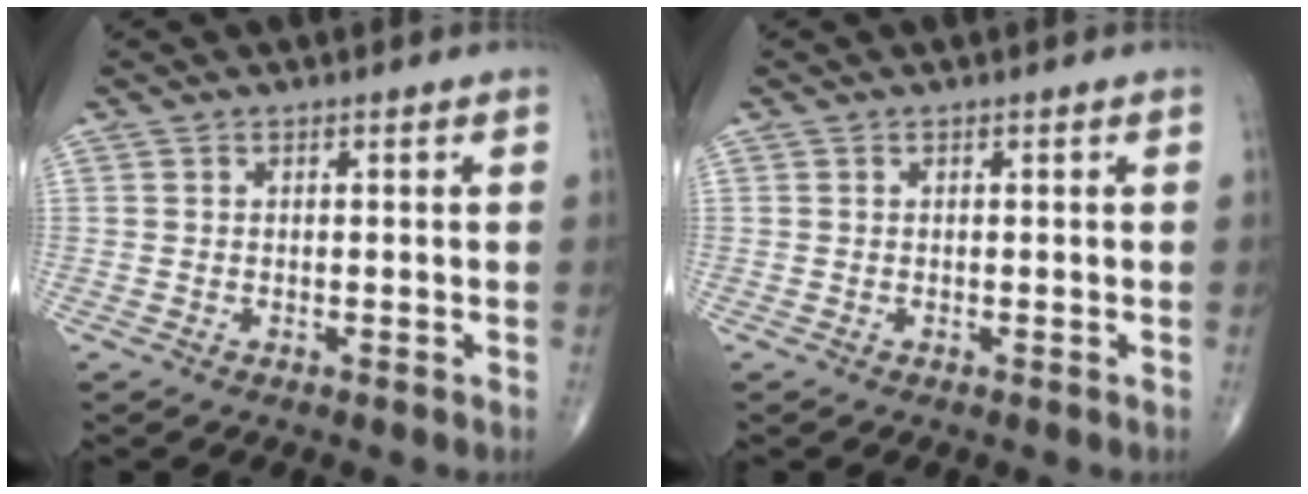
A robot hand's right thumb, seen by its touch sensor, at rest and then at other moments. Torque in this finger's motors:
{"motor_torque": [0.00, 0.00, 0.00, 0.00, 0.00]}